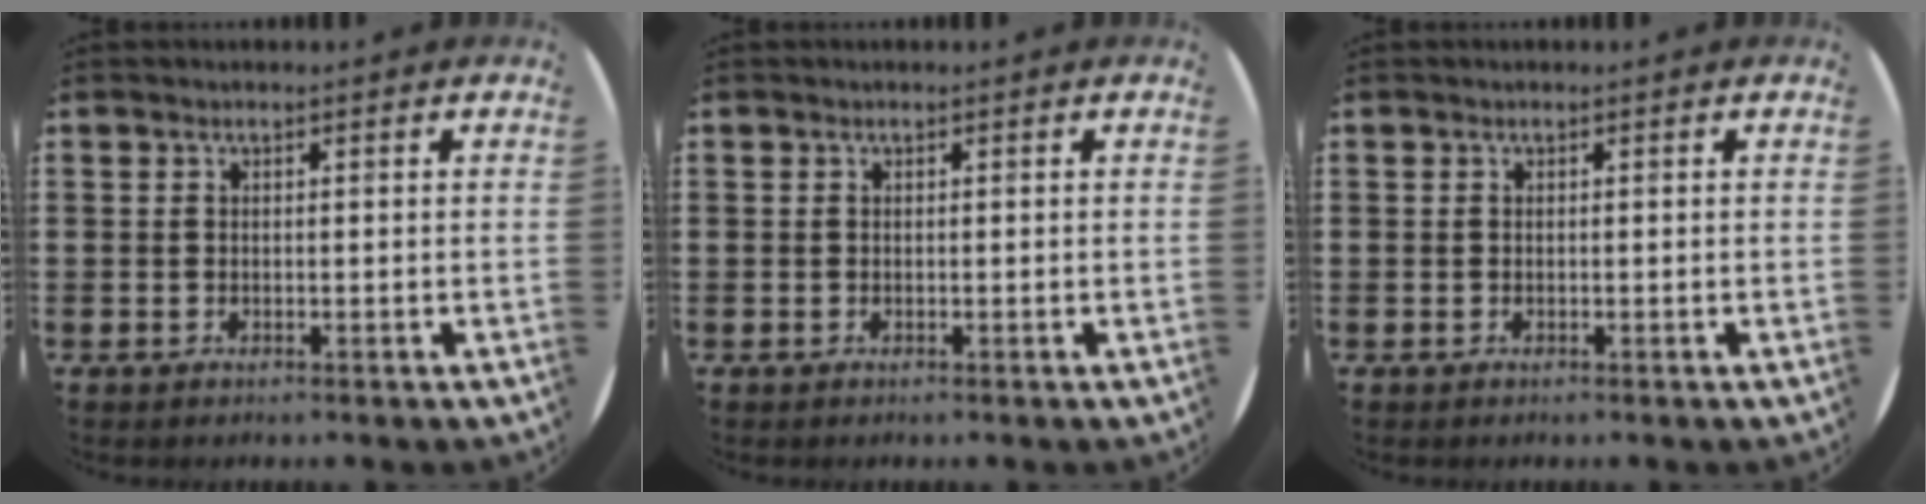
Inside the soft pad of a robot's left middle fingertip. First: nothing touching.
{"total": 0.0}
{"total": 0.0}